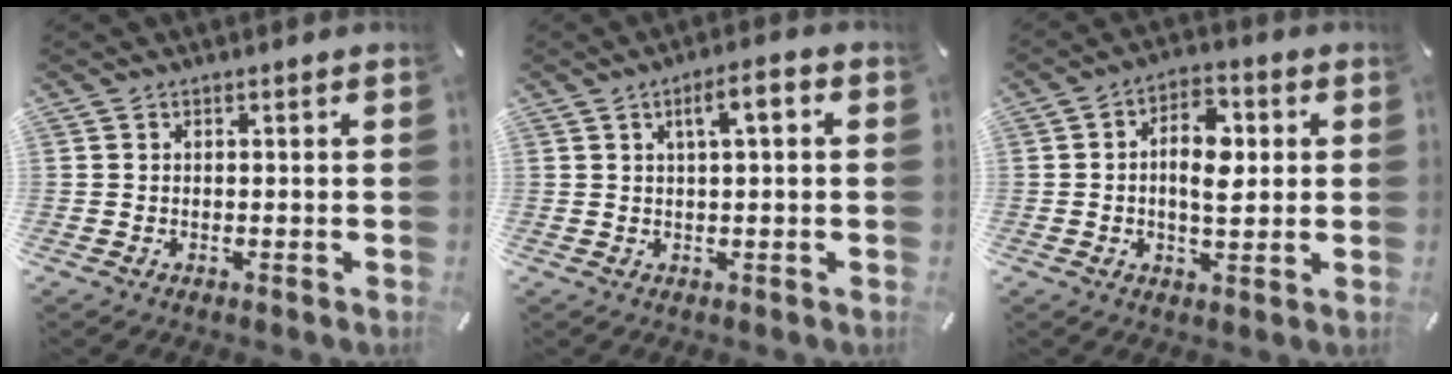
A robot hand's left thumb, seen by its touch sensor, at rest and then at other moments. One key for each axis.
{"total": 5.6, "fx": 1.6, "fy": 1.4, "fz": 5.1, "tx": -0.085, "ty": 0.000, "tz": 0.021}
{"total": 9.2, "fx": 0.6, "fy": 5.3, "fz": 7.5, "tx": -0.123, "ty": 0.001, "tz": 0.003}